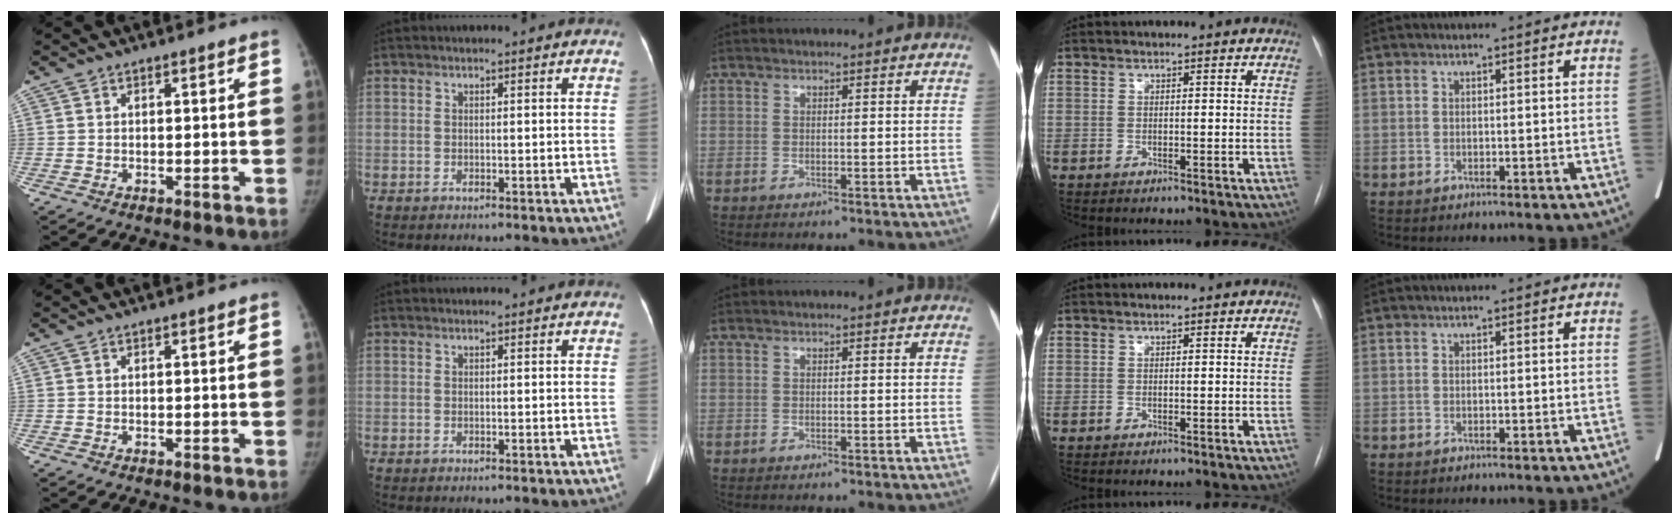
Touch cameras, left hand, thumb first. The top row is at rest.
{}